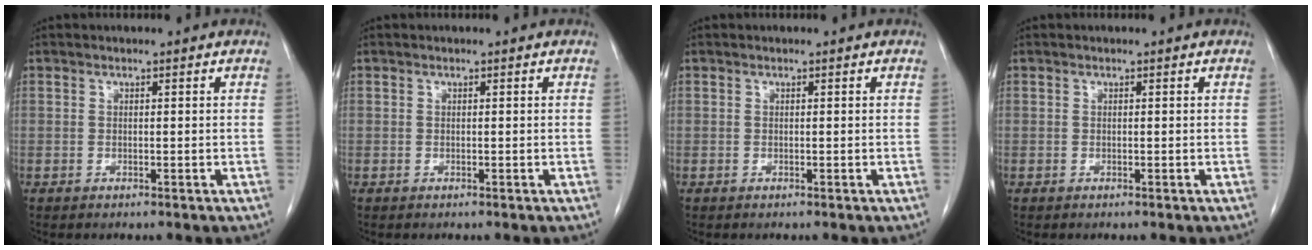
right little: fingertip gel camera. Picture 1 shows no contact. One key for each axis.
{"total": 0.0}
{"total": 0.0}
{"total": 0.0}